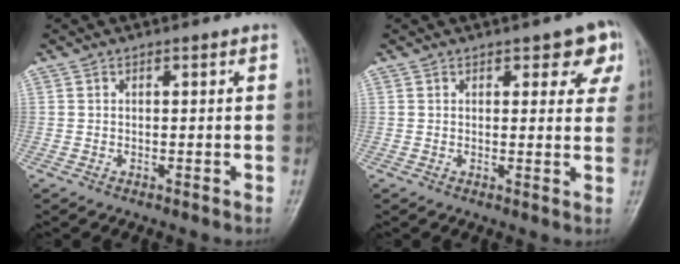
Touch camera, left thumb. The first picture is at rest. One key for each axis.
{"total": 6.0, "fx": 3.1, "fy": 2.9, "fz": 4.2, "tx": -0.012, "ty": -0.009, "tz": 0.030}